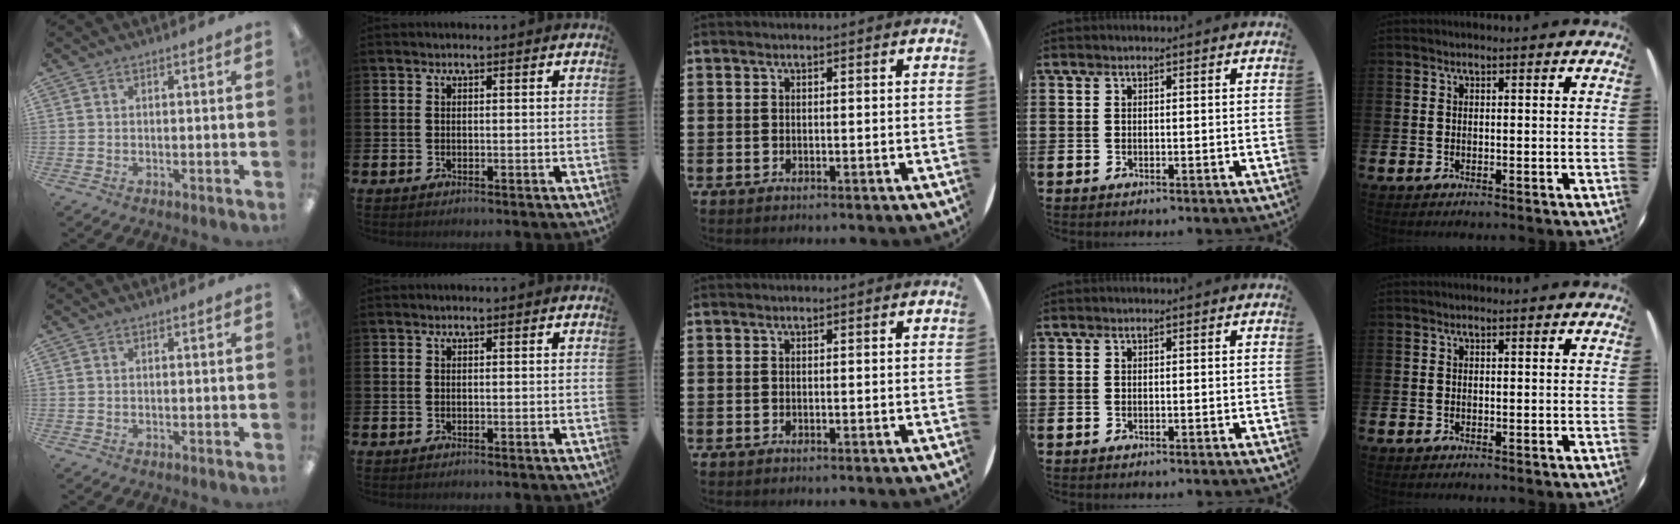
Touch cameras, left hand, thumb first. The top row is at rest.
{}